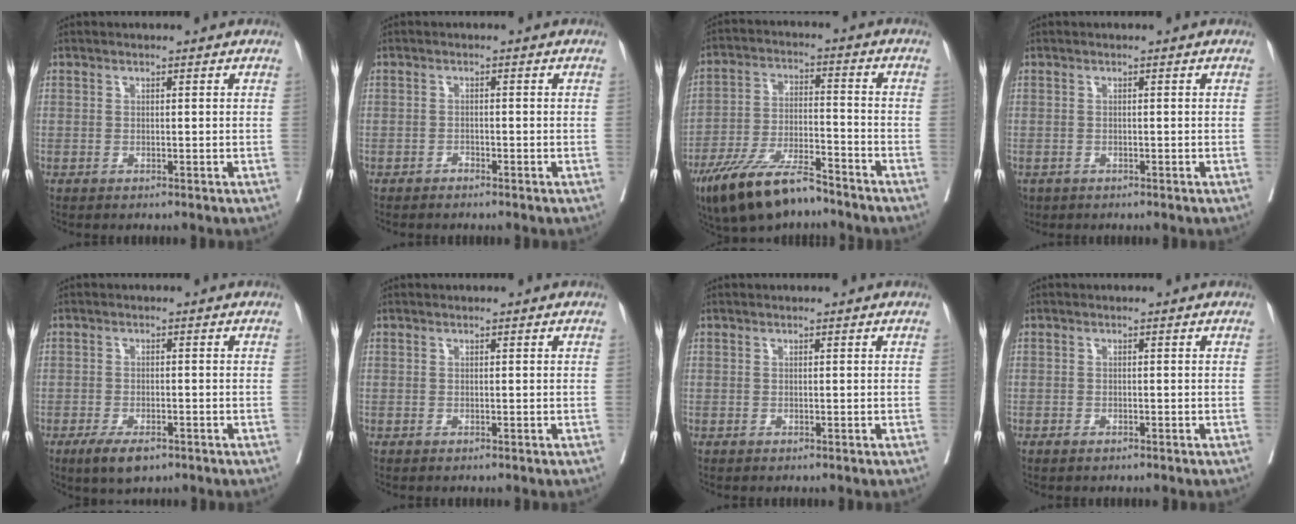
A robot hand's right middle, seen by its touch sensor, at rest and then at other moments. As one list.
[{"total": 0.8, "force": [-0.8, 0.1, 0.2], "torque": [-0.004, 0.000, -0.015]}, {"total": 13.0, "force": [-9.9, 3.3, 7.8], "torque": [-0.144, -0.016, -0.178]}, {"total": 2.0, "force": [-1.3, 1.4, 0.4], "torque": [-0.010, -0.001, -0.022]}, {"total": 4.6, "force": [-2.9, 1.6, 3.1], "torque": [-0.056, -0.006, -0.046]}, {"total": 0.0}, {"total": 0.0}, {"total": 0.7, "force": [-0.5, 0.3, 0.3], "torque": [-0.008, -0.001, -0.007]}]